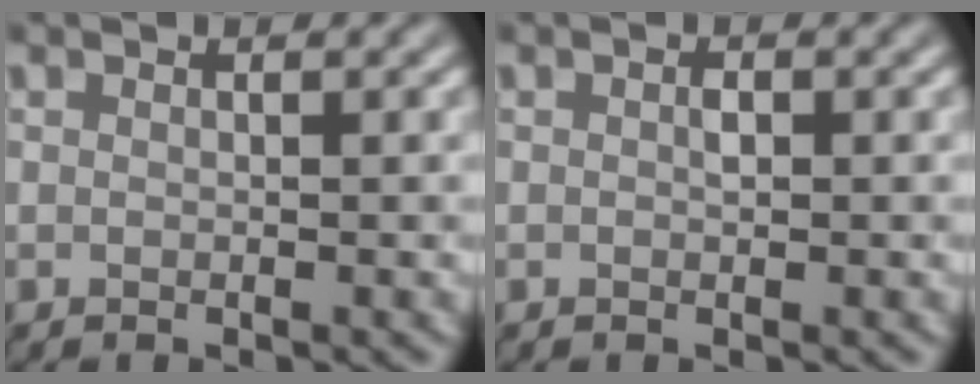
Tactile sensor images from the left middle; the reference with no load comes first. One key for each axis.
{"total": 0.6, "fx": 0.1, "fy": 0.4, "fz": 0.5, "tx": -0.009, "ty": 0.001, "tz": 0.001}